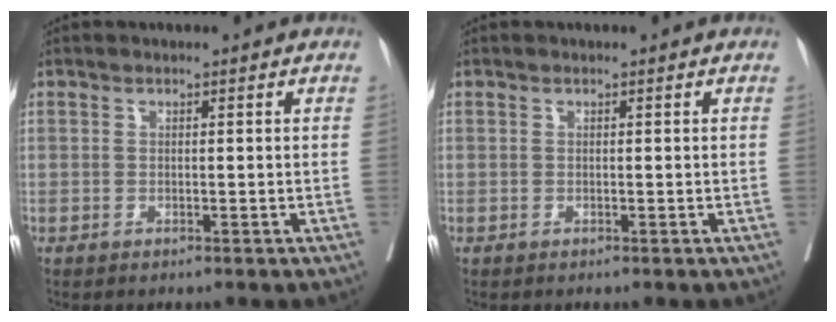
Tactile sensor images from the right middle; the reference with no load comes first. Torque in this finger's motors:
{"motor_torque": [-0.01, -0.01, 0.00, 0.00]}